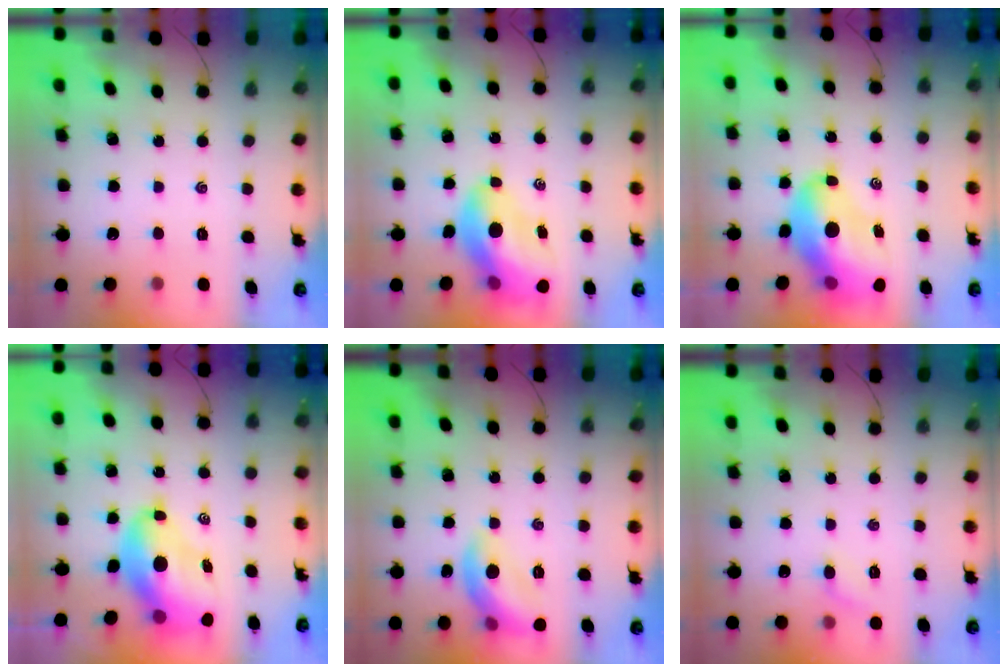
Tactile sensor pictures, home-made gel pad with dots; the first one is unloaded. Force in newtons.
{"total": 12.6, "press": 12.0, "slide": 3.9}
{"total": 15.4, "press": 14.7, "slide": 4.5}
{"total": 11.0, "press": 10.5, "slide": 3.2}
{"total": 11.2, "press": 11.2, "slide": 0.8}
{"total": 5.0, "press": 4.7, "slide": 1.6}